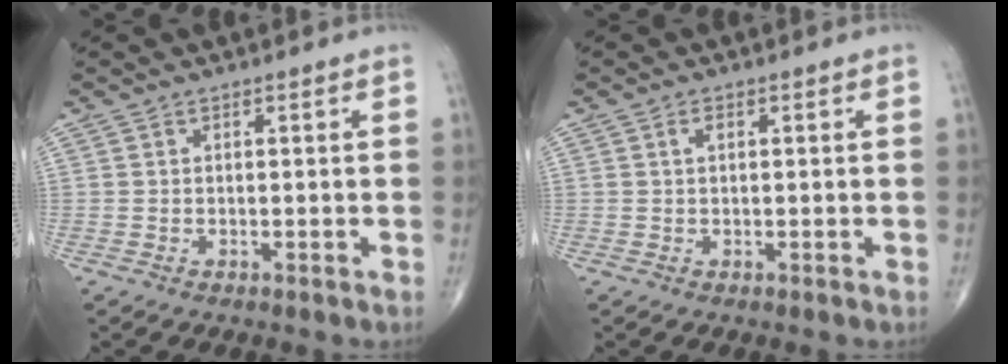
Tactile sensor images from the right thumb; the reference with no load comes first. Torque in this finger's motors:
{"motor_torque": [0.05, 0.60, 0.16, 0.08, -0.02]}